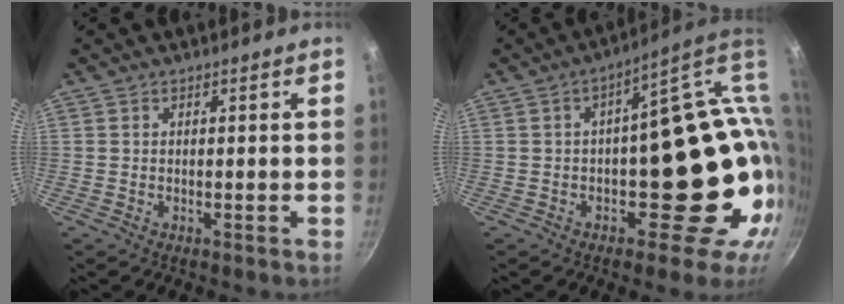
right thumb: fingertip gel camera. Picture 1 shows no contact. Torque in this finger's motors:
{"motor_torque": [2.55, 2.46, 2.13, -0.65, 0.23]}